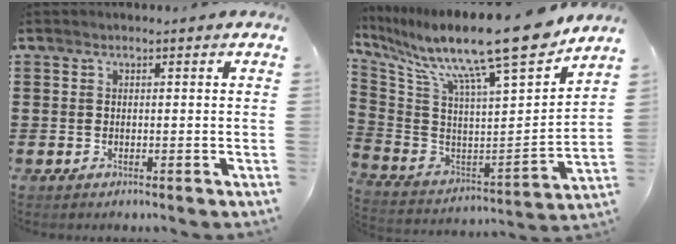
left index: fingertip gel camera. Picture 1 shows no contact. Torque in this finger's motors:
{"motor_torque": [1.56, 0.03, 1.05, 0.21]}